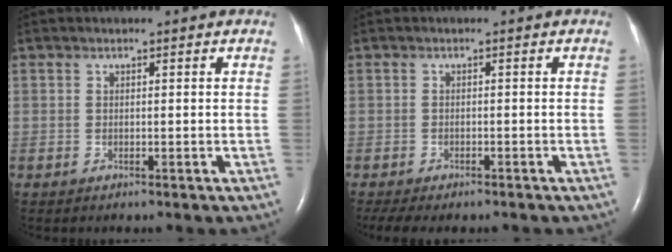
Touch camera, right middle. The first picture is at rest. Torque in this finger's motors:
{"motor_torque": [0.35, -0.33, 0.06, 0.02]}